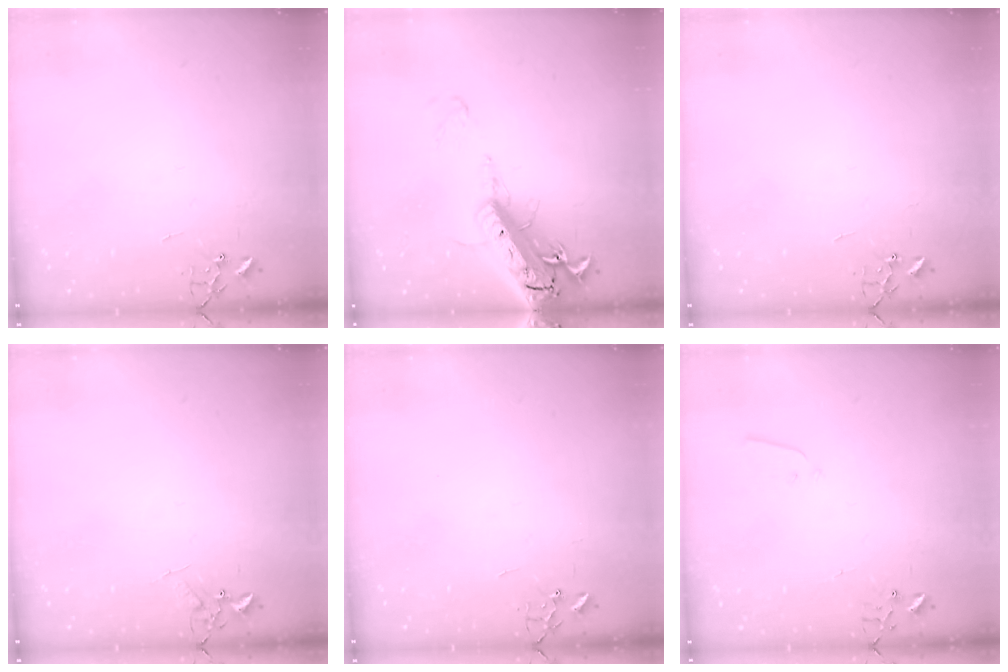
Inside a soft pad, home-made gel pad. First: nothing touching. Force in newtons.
{"total": 24.5, "press": 24.0, "slide": 5.1}
{"total": 0.0}
{"total": 5.3, "press": 5.3, "slide": 0.6}
{"total": 0.0}
{"total": 2.9, "press": 2.9, "slide": 0.1}